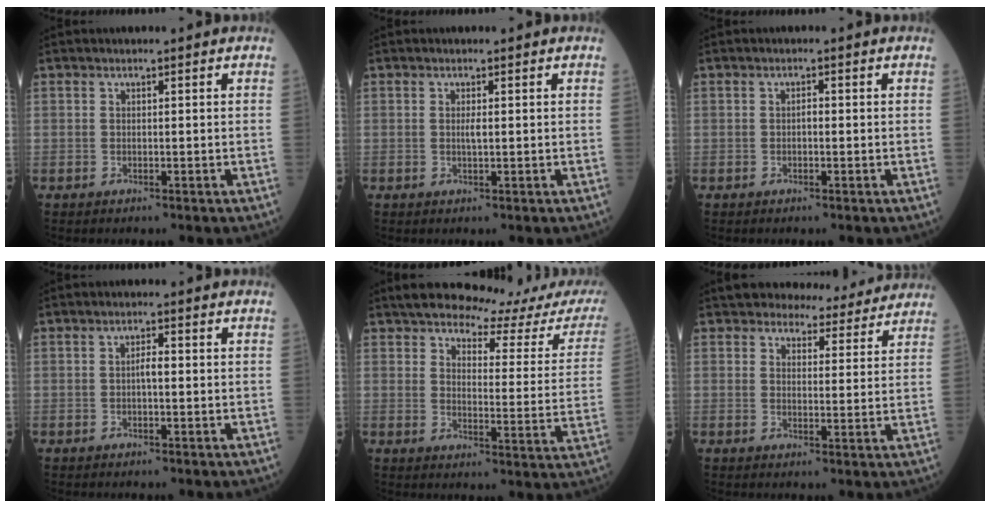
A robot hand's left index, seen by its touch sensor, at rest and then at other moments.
{"total": 1.0, "force": [0.2, 0.1, 1.0], "torque": [-0.023, 0.000, 0.003]}
{"total": 0.7, "force": [-0.1, 0.3, 0.6], "torque": [-0.009, 0.003, -0.003]}
{"total": 1.6, "force": [-0.1, 0.4, 1.5], "torque": [-0.026, 0.005, -0.003]}
{"total": 15.5, "force": [14.5, 1.4, 5.3], "torque": [-0.057, -0.058, 0.162]}
{"total": 9.5, "force": [9.0, 2.8, 1.6], "torque": [-0.003, 0.002, 0.098]}